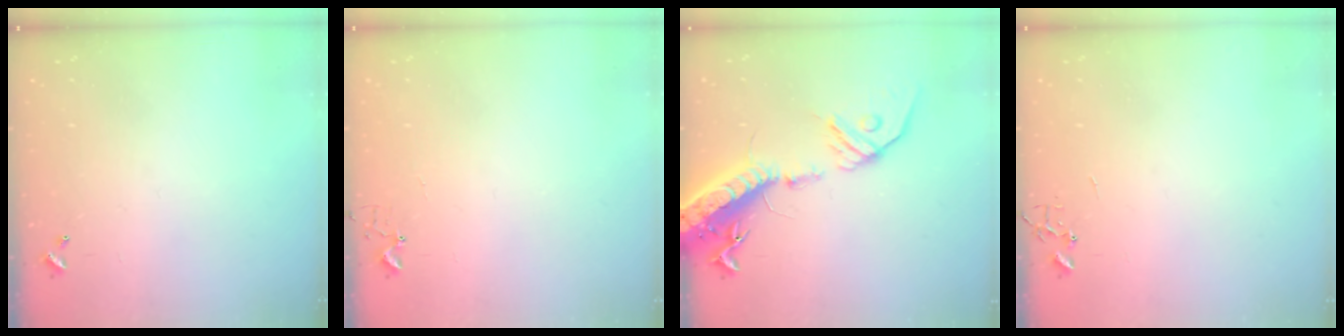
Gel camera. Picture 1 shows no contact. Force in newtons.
{"total": 3.8, "press": 3.8, "slide": 0.3}
{"total": 20.4, "press": 19.9, "slide": 4.3}
{"total": 0.0}